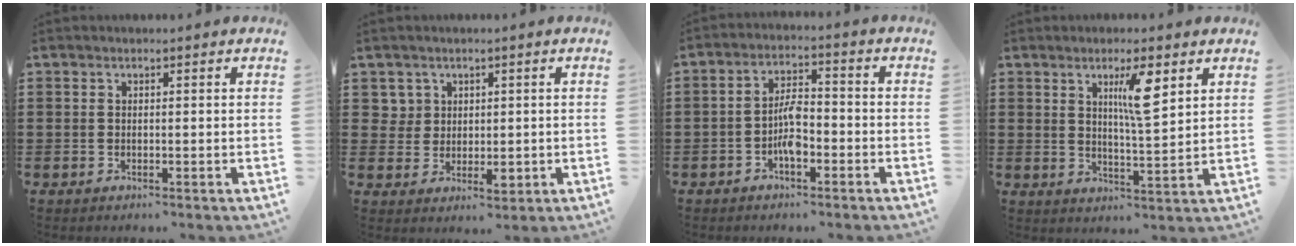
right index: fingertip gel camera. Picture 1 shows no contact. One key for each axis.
{"total": 3.8, "fx": 1.6, "fy": 3.4, "fz": 0.9, "tx": -0.025, "ty": 0.009, "tz": 0.028}
{"total": 5.3, "fx": -2.0, "fy": 2.1, "fz": 4.4, "tx": -0.089, "ty": 0.008, "tz": -0.041}
{"total": 6.6, "fx": 3.2, "fy": 1.2, "fz": 5.7, "tx": -0.097, "ty": -0.002, "tz": 0.046}